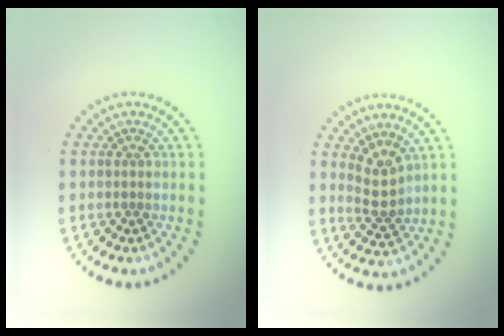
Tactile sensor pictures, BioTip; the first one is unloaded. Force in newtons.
{"total": 2.3, "press": 1.9, "slide": 1.3}